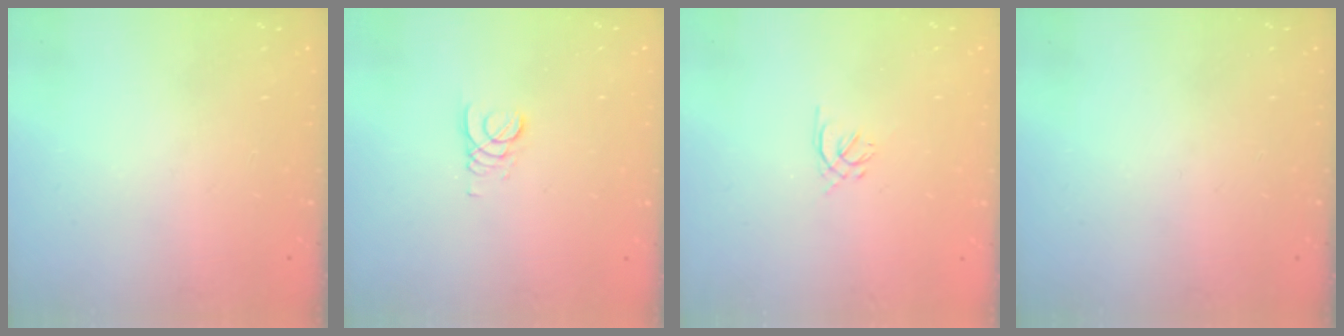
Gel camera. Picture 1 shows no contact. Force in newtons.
{"total": 2.2, "press": 2.2, "slide": 0.3}
{"total": 1.4, "press": 1.3, "slide": 0.5}
{"total": 0.0}